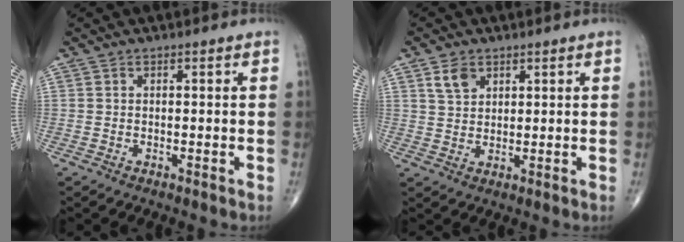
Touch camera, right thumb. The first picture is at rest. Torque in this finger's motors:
{"motor_torque": [-0.52, 0.52, 0.01, 0.01, 0.08]}